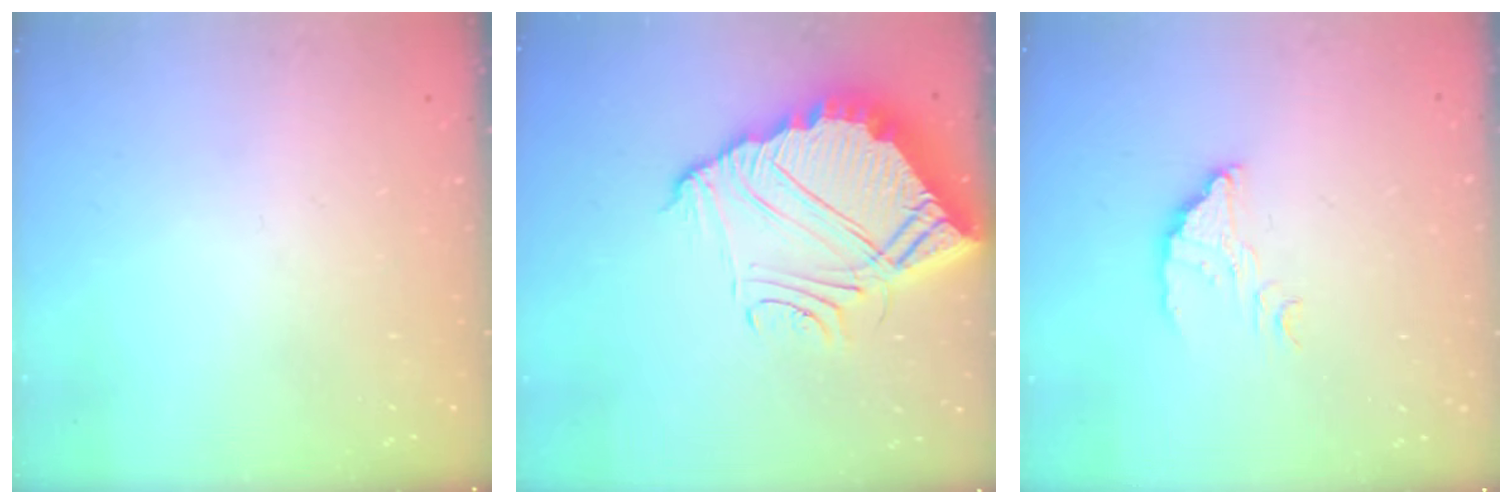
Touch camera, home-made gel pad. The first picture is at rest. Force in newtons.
{"total": 14.6, "press": 14.5, "slide": 1.1}
{"total": 3.4, "press": 3.4, "slide": 0.2}